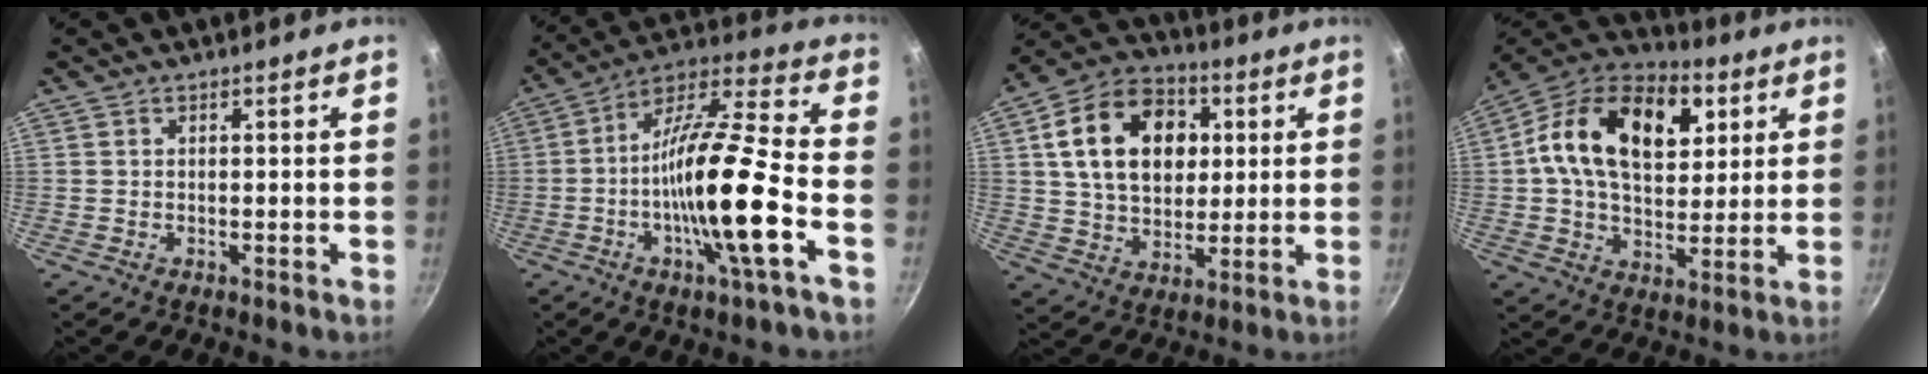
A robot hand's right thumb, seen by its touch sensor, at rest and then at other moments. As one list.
[{"total": 19.2, "force": [-5.4, 2.9, 18.2], "torque": [-0.310, 0.031, -0.110]}, {"total": 18.8, "force": [4.1, 13.5, 12.3], "torque": [-0.177, 0.012, 0.063]}, {"total": 22.5, "force": [6.4, 14.2, 16.2], "torque": [-0.244, 0.003, 0.093]}]